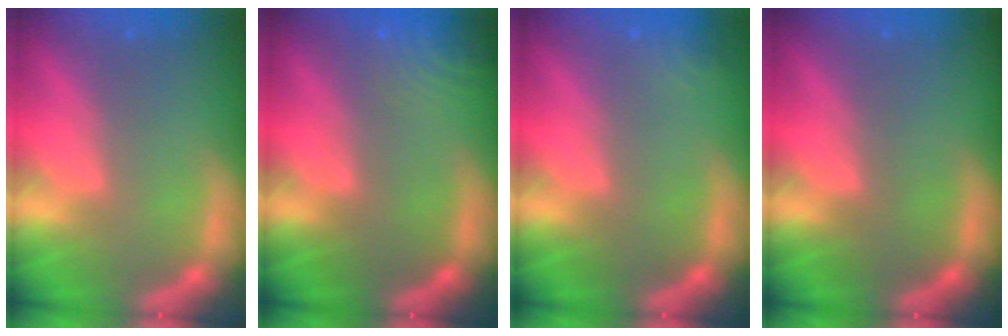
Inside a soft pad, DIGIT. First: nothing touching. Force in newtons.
{"total": 6.5}
{"total": 1.9}
{"total": 0.0}